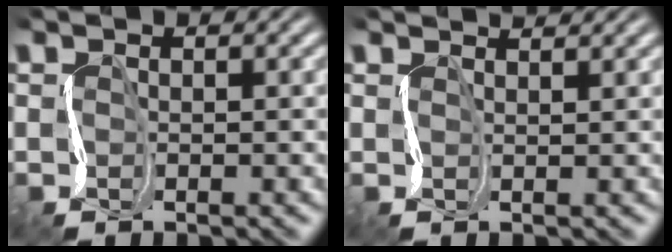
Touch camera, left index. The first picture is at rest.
{"total": 1.9, "force": [1.8, 0.1, 0.6], "torque": [-0.007, 0.008, 0.015]}